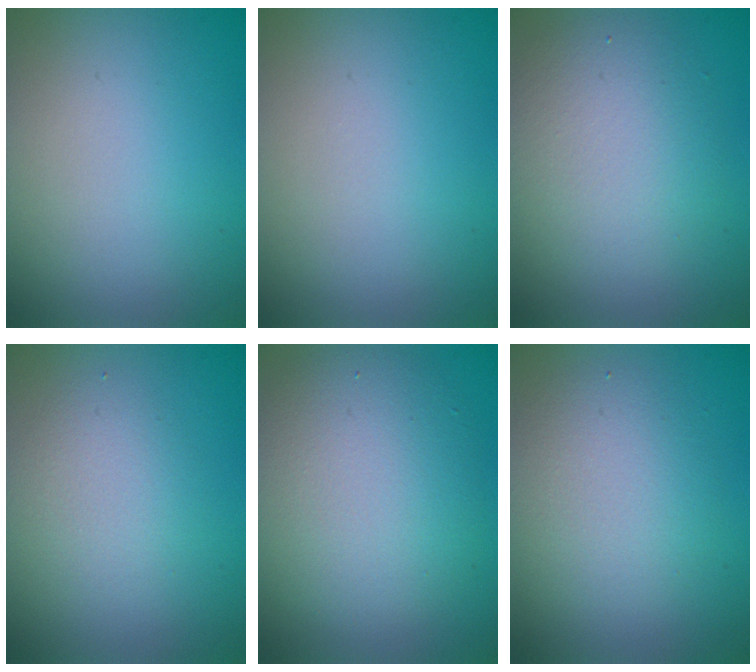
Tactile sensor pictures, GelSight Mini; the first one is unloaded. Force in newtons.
{"total": 0.0}
{"total": 4.7, "press": 4.7, "slide": 0.4}
{"total": 2.3, "press": 2.3, "slide": 0.1}
{"total": 6.5, "press": 6.5, "slide": 0.6}
{"total": 3.6, "press": 3.6, "slide": 0.2}